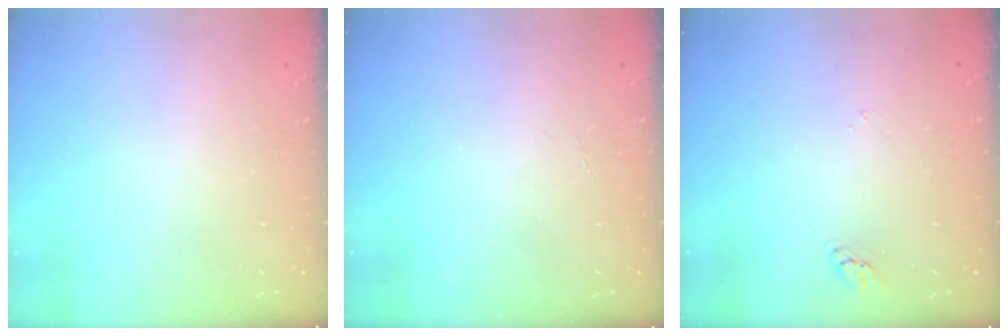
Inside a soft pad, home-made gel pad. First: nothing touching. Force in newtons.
{"total": 3.1, "press": 3.1, "slide": 0.2}
{"total": 2.0, "press": 2.0, "slide": 0.2}